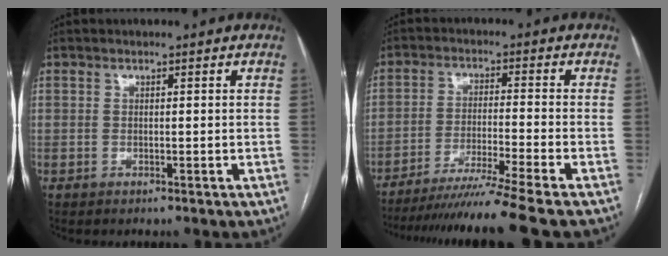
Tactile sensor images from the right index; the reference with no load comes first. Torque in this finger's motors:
{"motor_torque": [1.21, -0.93, 0.48, 0.17]}